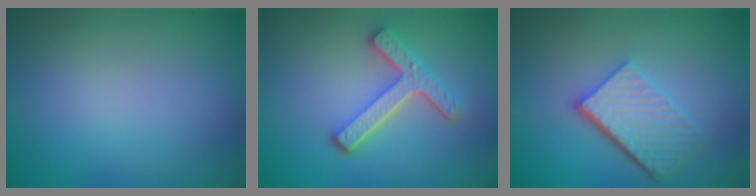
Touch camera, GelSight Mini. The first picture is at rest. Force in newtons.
{"total": 4.5, "press": 3.4, "slide": 2.9}
{"total": 5.9, "press": 4.0, "slide": 4.3}